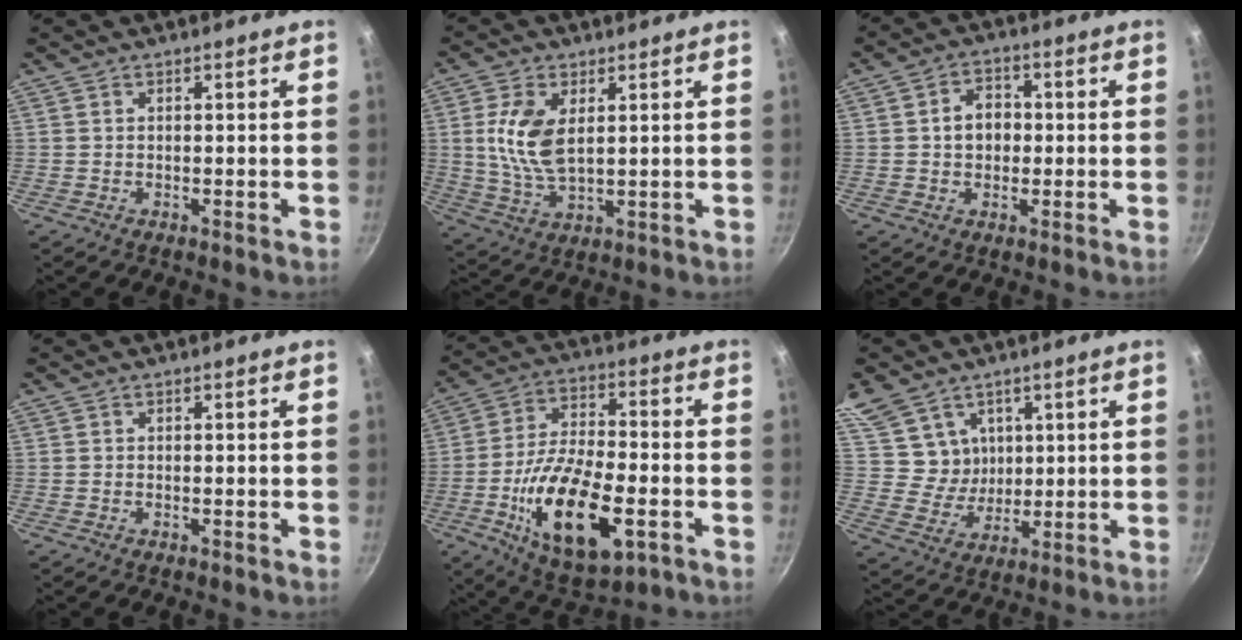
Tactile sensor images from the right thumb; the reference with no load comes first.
{"total": 9.9, "force": [2.2, 5.2, 8.1], "torque": [-0.162, -0.013, 0.047]}
{"total": 5.7, "force": [0.0, 4.6, 3.5], "torque": [-0.026, 0.013, -0.004]}
{"total": 0.0}
{"total": 20.3, "force": [-6.4, 9.1, 17.0], "torque": [-0.292, 0.020, -0.106]}
{"total": 11.0, "force": [5.5, 8.5, 4.1], "torque": [-0.057, -0.020, 0.118]}